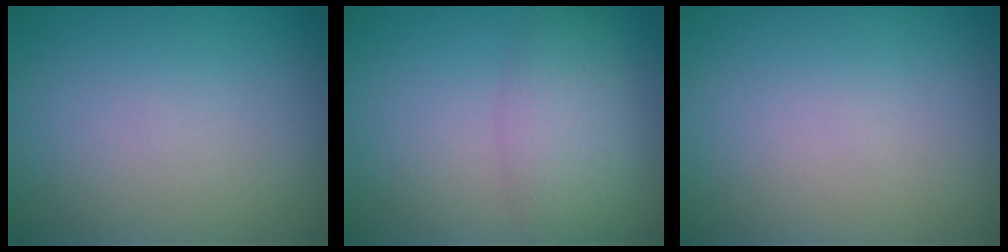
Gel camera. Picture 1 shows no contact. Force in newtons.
{"total": 3.9, "press": 3.9, "slide": 0.3}
{"total": 0.0}